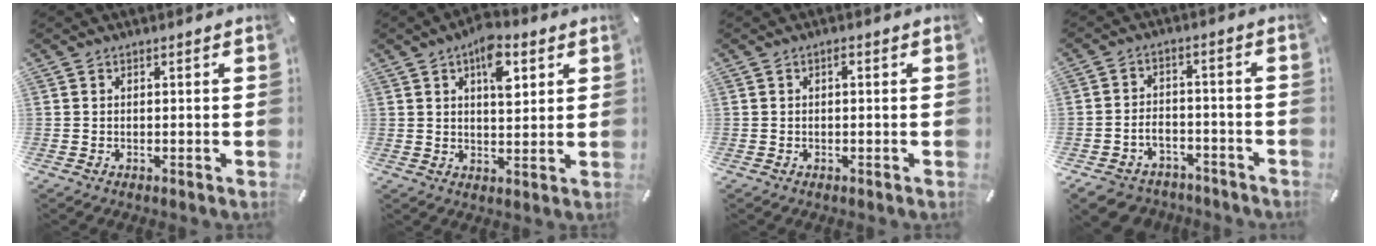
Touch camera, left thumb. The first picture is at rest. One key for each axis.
{"total": 9.5, "fx": 3.9, "fy": 5.1, "fz": 7.0, "tx": -0.087, "ty": -0.012, "tz": 0.062}
{"total": 1.1, "fx": 0.0, "fy": 0.4, "fz": 1.0, "tx": -0.021, "ty": 0.003, "tz": -0.001}
{"total": 6.9, "fx": -4.4, "fy": 4.7, "fz": 2.4, "tx": -0.052, "ty": 0.024, "tz": -0.082}